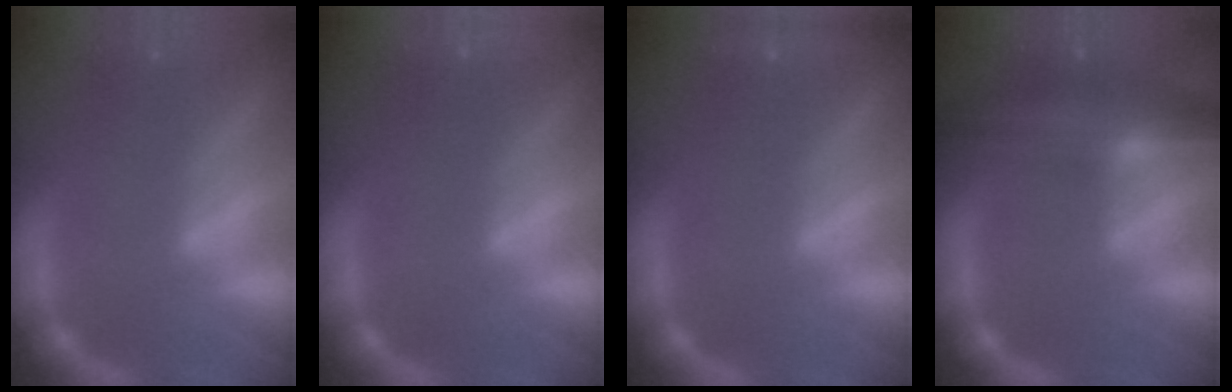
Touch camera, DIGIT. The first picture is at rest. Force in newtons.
{"total": 9.5}
{"total": 1.9}
{"total": 7.9}